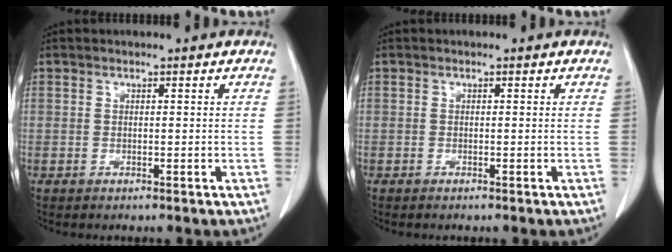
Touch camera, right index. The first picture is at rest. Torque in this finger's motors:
{"motor_torque": [0.07, -0.10, 0.03, 0.01]}